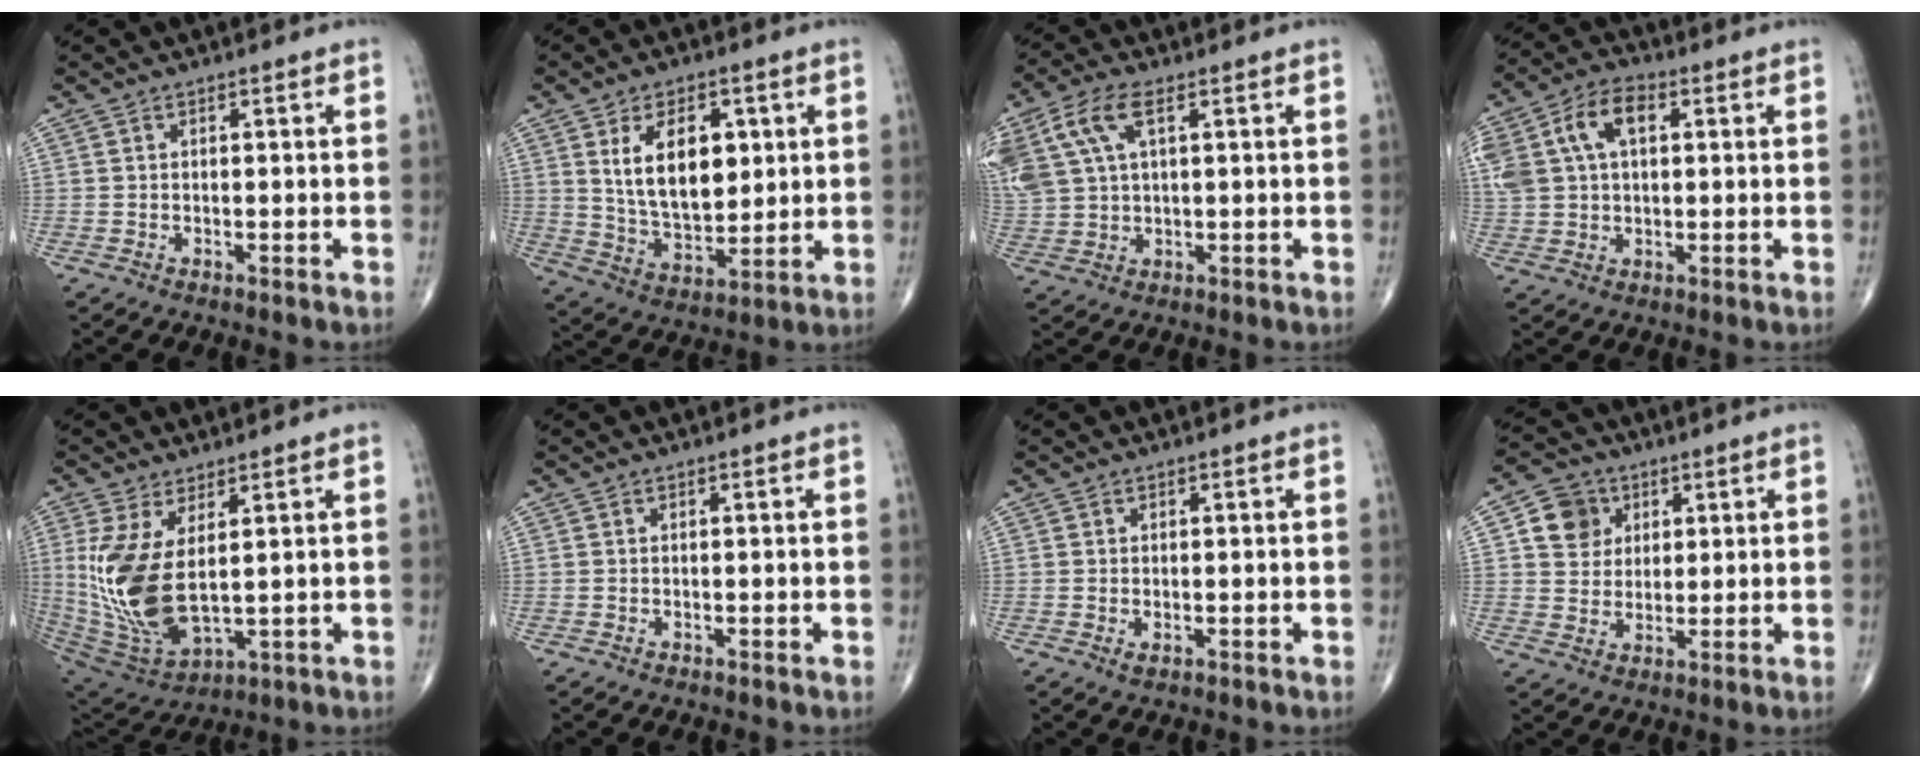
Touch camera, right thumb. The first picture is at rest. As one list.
[{"total": 13.6, "force": [3.6, 7.8, 10.6], "torque": [-0.151, -0.022, 0.074]}, {"total": 12.8, "force": [5.1, 6.5, 9.8], "torque": [-0.239, 0.011, 0.101]}, {"total": 14.8, "force": [4.2, 9.4, 10.5], "torque": [-0.235, 0.023, 0.076]}, {"total": 15.1, "force": [2.2, 6.9, 13.2], "torque": [-0.286, -0.029, 0.065]}, {"total": 0.0}, {"total": 1.0, "force": [-0.2, 0.6, 0.8], "torque": [-0.015, -0.003, -0.002]}, {"total": 7.5, "force": [2.6, 6.6, 2.5], "torque": [-0.014, -0.006, 0.045]}]